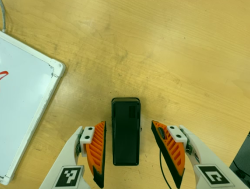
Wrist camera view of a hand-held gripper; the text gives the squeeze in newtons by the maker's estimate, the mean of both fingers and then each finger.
{"total": 0.0}